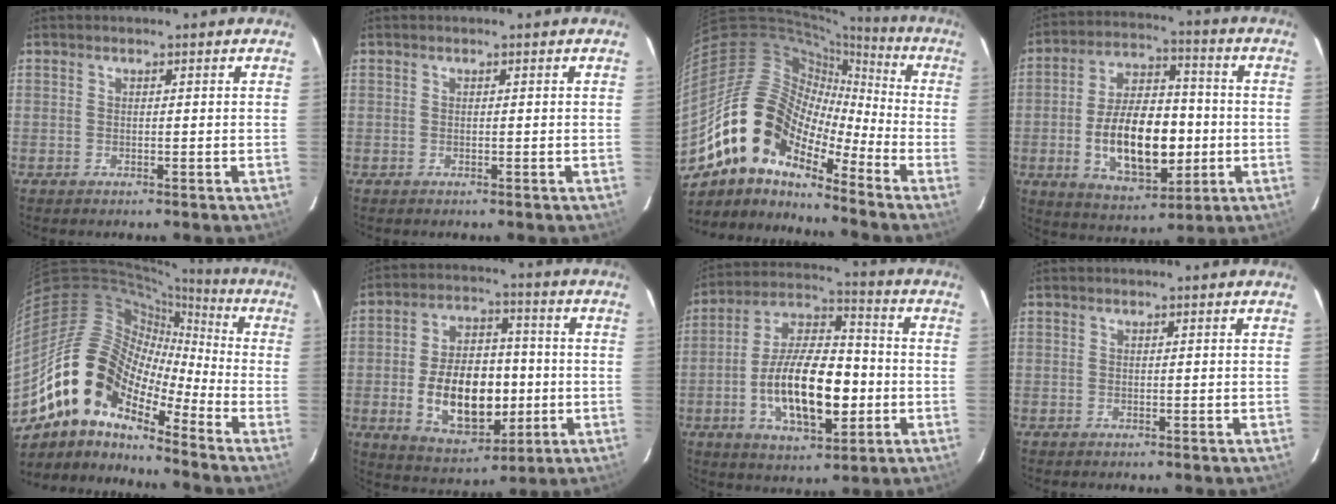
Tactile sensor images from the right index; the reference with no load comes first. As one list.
[{"total": 0.0}, {"total": 15.7, "force": [-10.4, 7.7, 8.8], "torque": [-0.149, 0.008, -0.214]}, {"total": 17.3, "force": [-3.1, 9.2, 14.4], "torque": [-0.267, 0.010, -0.035]}, {"total": 15.6, "force": [-9.9, 7.5, 9.3], "torque": [-0.155, 0.004, -0.206]}, {"total": 16.2, "force": [-2.8, 9.8, 12.6], "torque": [-0.241, 0.013, -0.025]}, {"total": 17.9, "force": [-3.7, 8.1, 15.6], "torque": [-0.290, 0.009, -0.060]}, {"total": 0.0}]